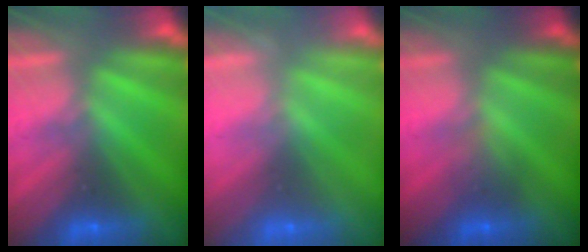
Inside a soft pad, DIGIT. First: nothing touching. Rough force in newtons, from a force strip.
{"total": 2.4}
{"total": 1.4}